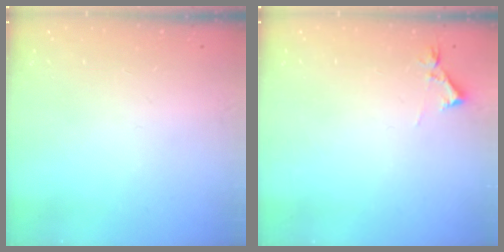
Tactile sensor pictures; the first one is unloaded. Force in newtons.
{"total": 3.4, "press": 3.3, "slide": 0.7}